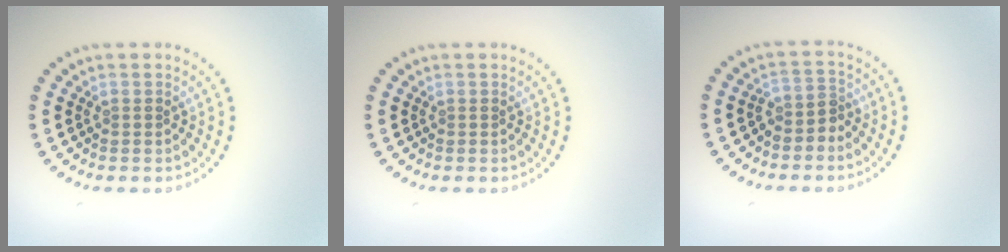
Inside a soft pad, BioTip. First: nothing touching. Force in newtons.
{"total": 0.0}
{"total": 2.0, "press": 1.6, "slide": 1.2}